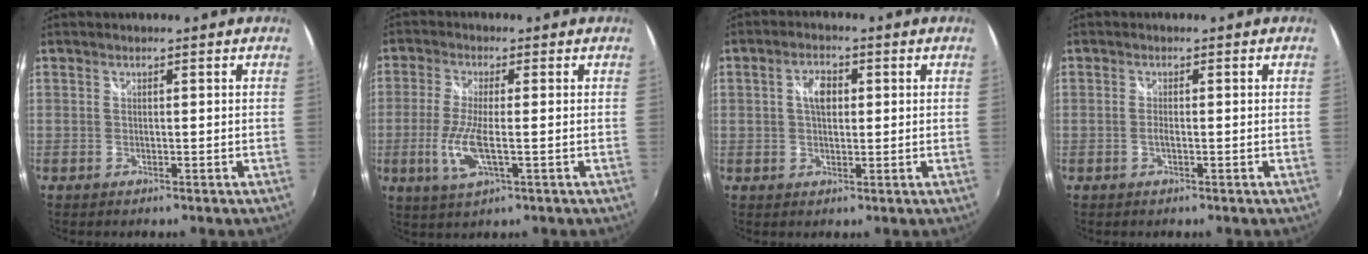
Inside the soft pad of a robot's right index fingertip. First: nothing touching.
{"total": 7.4, "force": [-1.8, 1.4, 7.1], "torque": [-0.152, -0.013, -0.036]}
{"total": 4.2, "force": [0.7, 2.6, 3.2], "torque": [-0.056, 0.011, 0.012]}
{"total": 1.2, "force": [-0.4, 0.1, 1.1], "torque": [-0.024, -0.002, -0.008]}